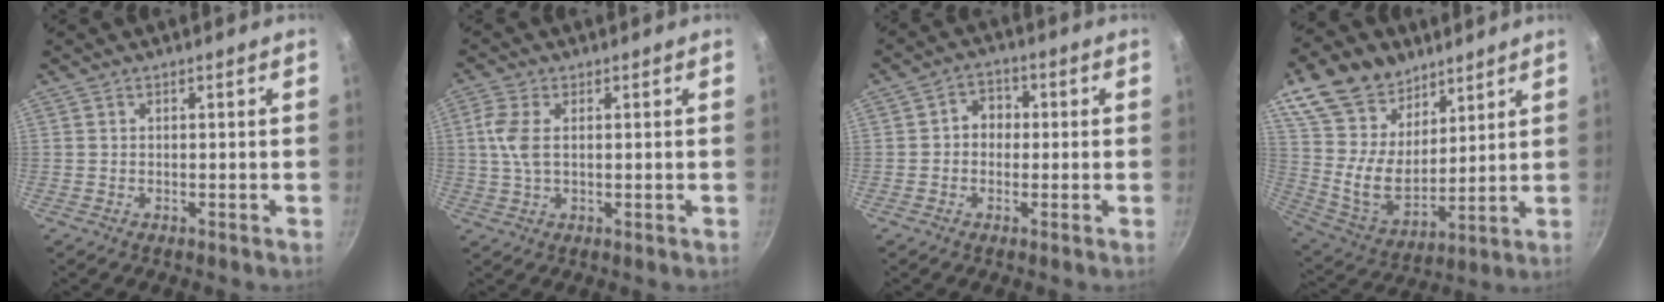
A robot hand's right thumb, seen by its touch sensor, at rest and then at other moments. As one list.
[{"total": 5.5, "force": [1.1, 2.9, 4.6], "torque": [-0.103, 0.007, 0.020]}, {"total": 4.5, "force": [-0.1, 3.8, 2.3], "torque": [-0.007, 0.012, -0.009]}, {"total": 19.6, "force": [11.8, 12.5, 9.5], "torque": [-0.162, -0.055, 0.225]}]